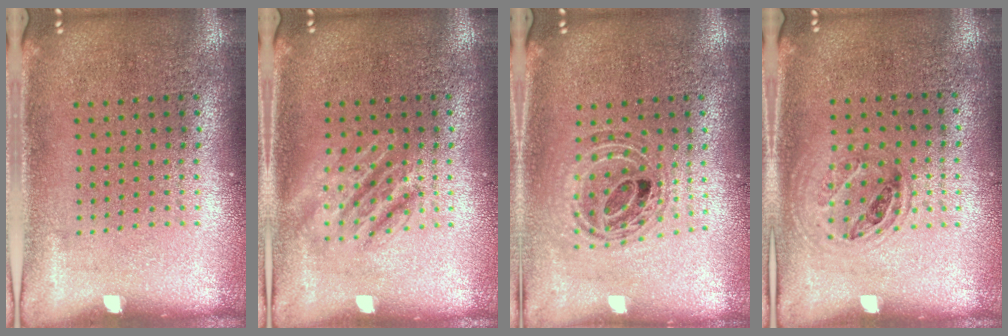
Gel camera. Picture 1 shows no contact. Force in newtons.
{"total": 2.3, "press": 2.2, "slide": 0.3}
{"total": 0.8, "press": 0.8, "slide": 0.1}
{"total": 1.1, "press": 1.0, "slide": 0.5}